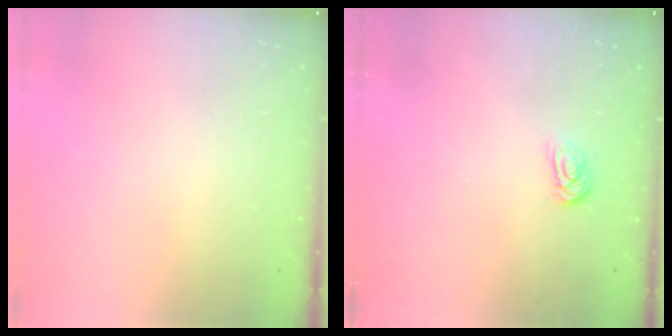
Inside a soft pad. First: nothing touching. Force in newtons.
{"total": 3.4, "press": 3.3, "slide": 0.5}